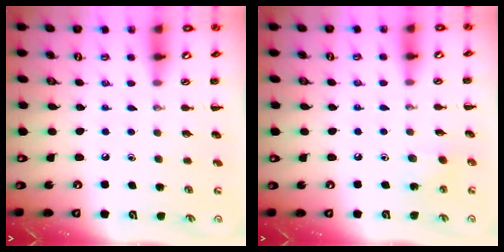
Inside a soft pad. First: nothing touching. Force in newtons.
{"total": 3.0, "press": 2.8, "slide": 0.9}